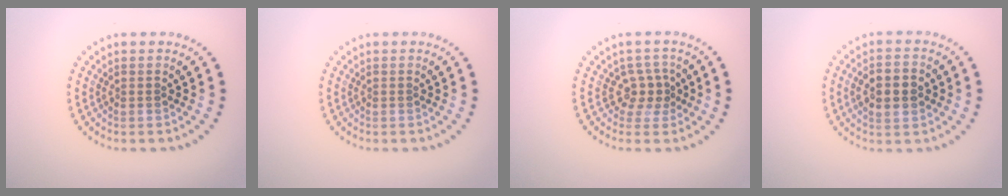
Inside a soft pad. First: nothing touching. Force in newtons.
{"total": 0.0}
{"total": 2.2, "press": 1.7, "slide": 1.4}
{"total": 4.6, "press": 4.6, "slide": 0.4}